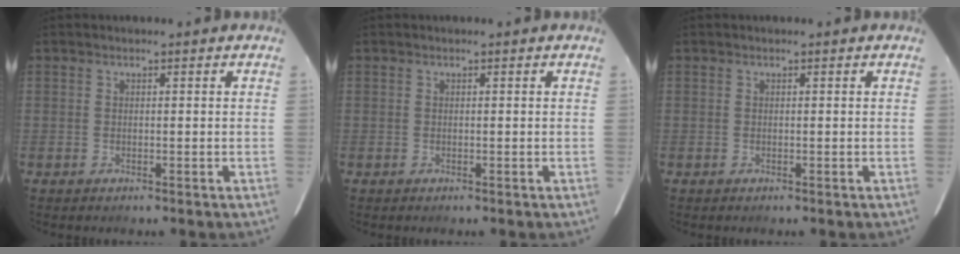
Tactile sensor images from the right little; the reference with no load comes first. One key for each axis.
{"total": 0.0}
{"total": 0.0}